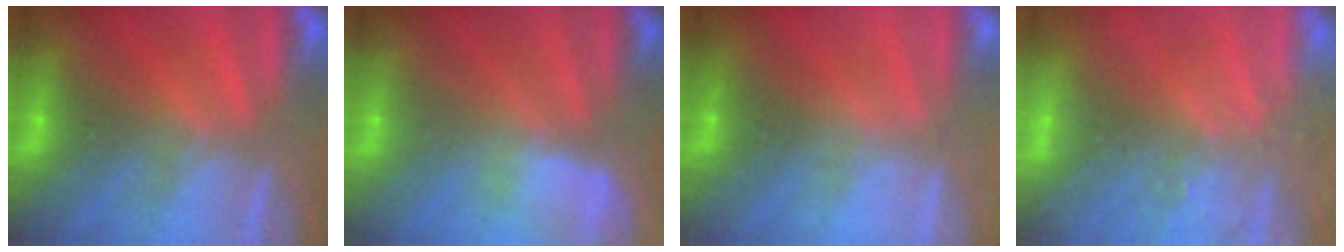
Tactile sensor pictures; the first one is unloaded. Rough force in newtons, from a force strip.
{"total": 2.8}
{"total": 2.1}
{"total": 6.0}